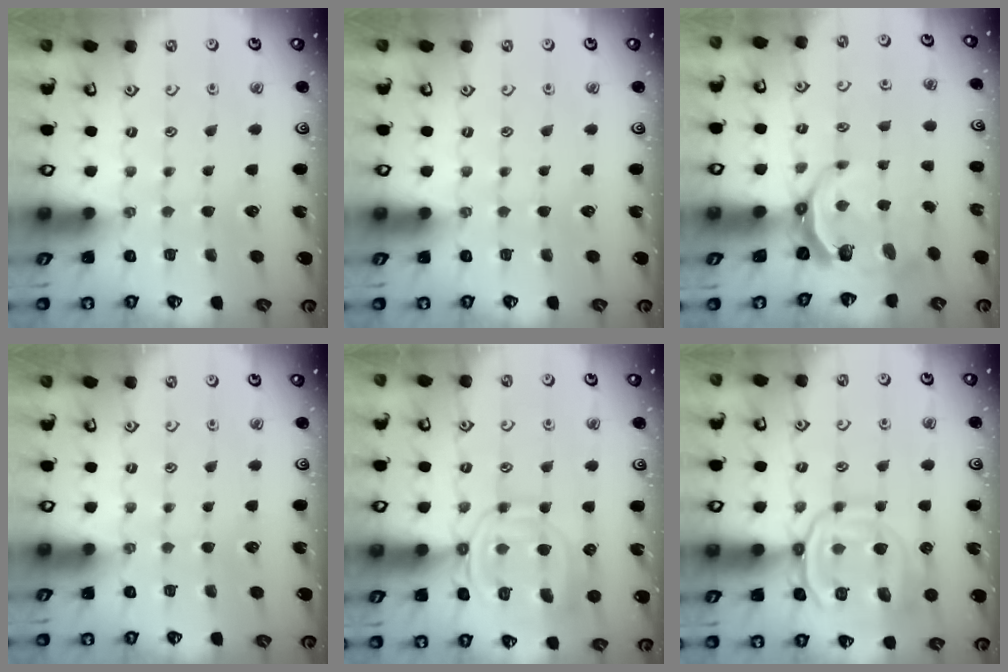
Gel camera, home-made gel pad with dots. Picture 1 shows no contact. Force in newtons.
{"total": 0.0}
{"total": 6.4, "press": 5.1, "slide": 3.8}
{"total": 0.0}
{"total": 12.7, "press": 12.6, "slide": 1.1}
{"total": 16.2, "press": 16.1, "slide": 1.6}